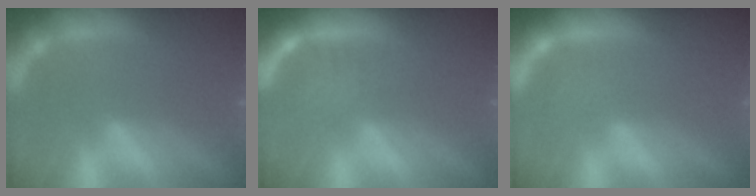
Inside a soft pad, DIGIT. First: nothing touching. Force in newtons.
{"total": 3.5}
{"total": 2.0}